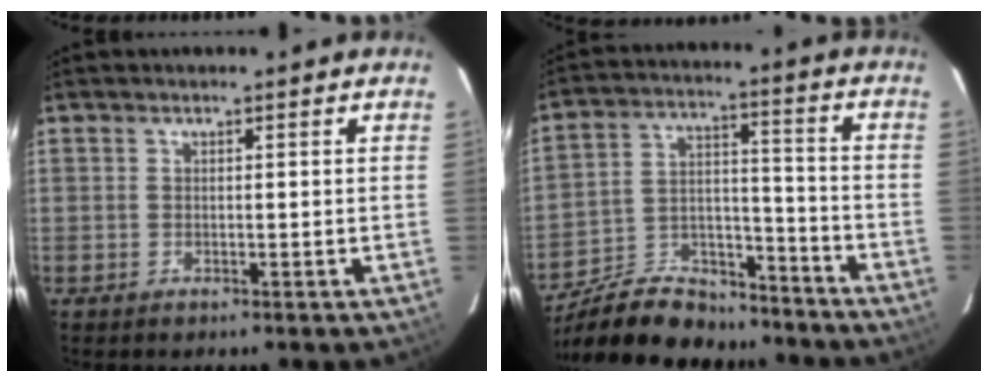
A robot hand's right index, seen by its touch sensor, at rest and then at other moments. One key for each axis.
{"total": 19.7, "fx": -16.1, "fy": 8.4, "fz": 7.6, "tx": -0.166, "ty": 0.029, "tz": -0.247}